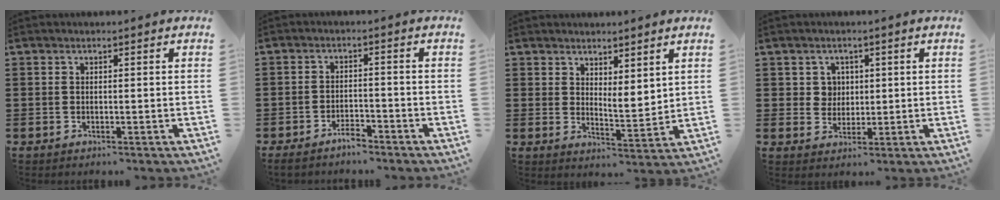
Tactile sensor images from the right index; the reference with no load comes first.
{"total": 3.2, "force": [-2.8, 0.6, 1.4], "torque": [-0.025, 0.006, -0.054]}
{"total": 3.7, "force": [3.5, 0.9, 0.6], "torque": [-0.015, -0.014, 0.066]}
{"total": 3.0, "force": [1.0, 2.7, 0.9], "torque": [-0.030, 0.007, 0.018]}